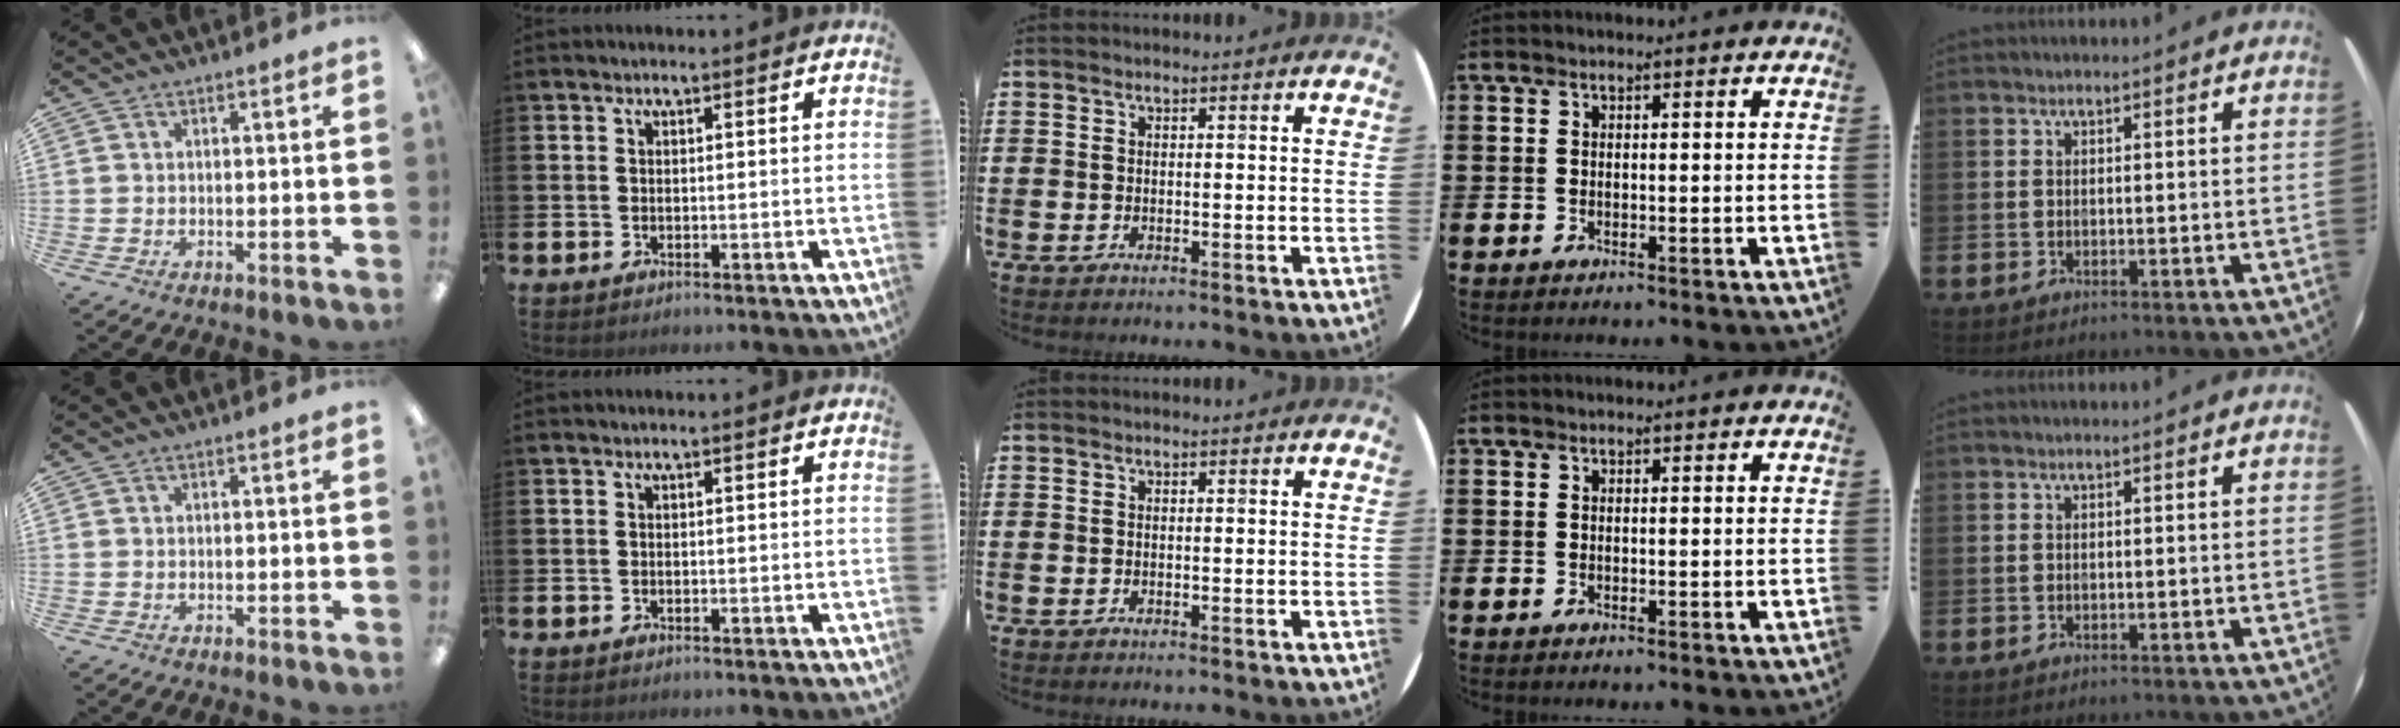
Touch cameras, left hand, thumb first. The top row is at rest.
{}